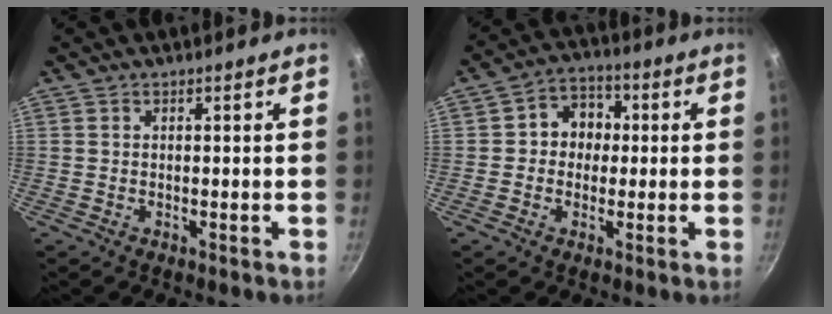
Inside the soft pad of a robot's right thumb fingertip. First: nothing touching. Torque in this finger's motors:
{"motor_torque": [-0.44, 0.69, 0.19, 0.28, 0.03]}